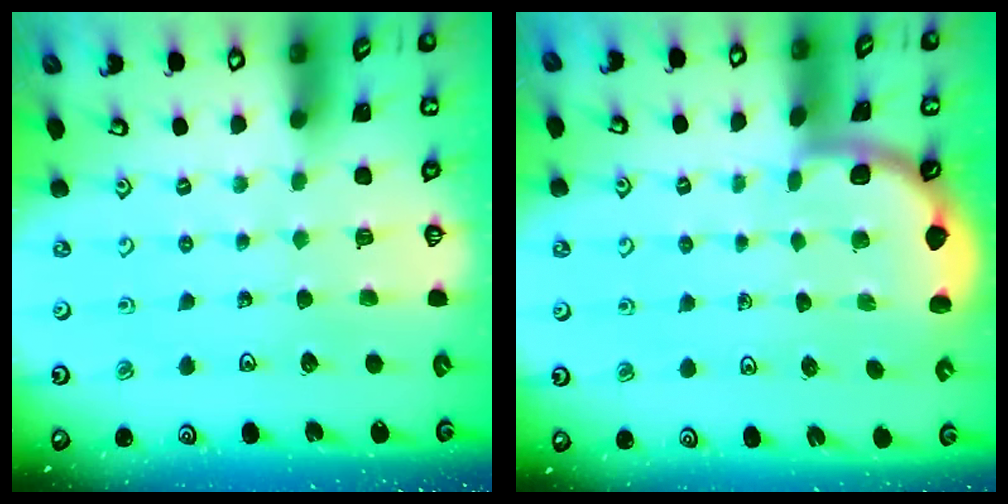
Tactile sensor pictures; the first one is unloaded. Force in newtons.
{"total": 1.8, "press": 1.8, "slide": 0.0}